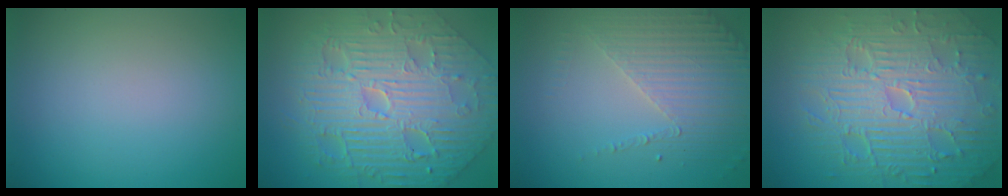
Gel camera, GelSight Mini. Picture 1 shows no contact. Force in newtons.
{"total": 11.6, "press": 7.8, "slide": 8.7}
{"total": 4.2, "press": 3.1, "slide": 2.9}
{"total": 11.3, "press": 7.2, "slide": 8.7}